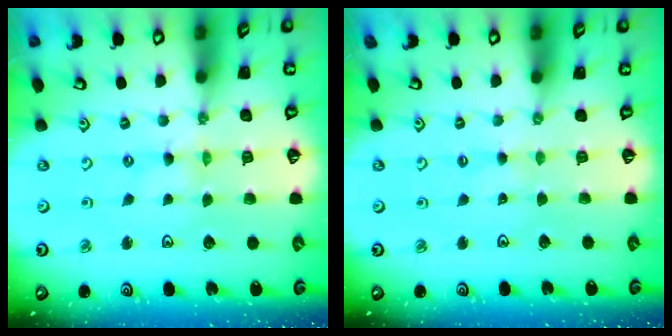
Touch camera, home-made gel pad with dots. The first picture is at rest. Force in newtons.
{"total": 1.1, "press": 1.0, "slide": 0.3}